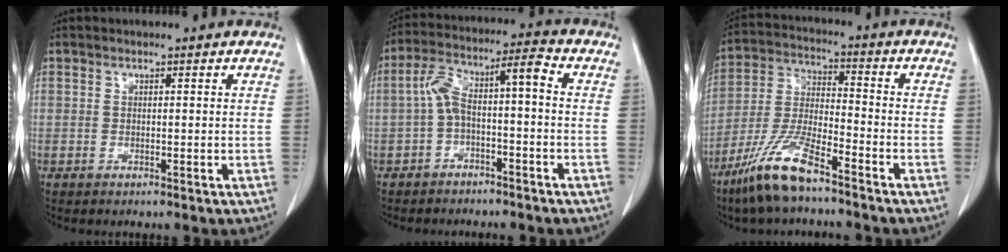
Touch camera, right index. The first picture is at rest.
{"total": 8.1, "force": [-0.9, 1.7, 7.8], "torque": [-0.148, 0.052, -0.017]}
{"total": 11.0, "force": [-7.8, 1.6, 7.5], "torque": [-0.166, -0.022, -0.153]}